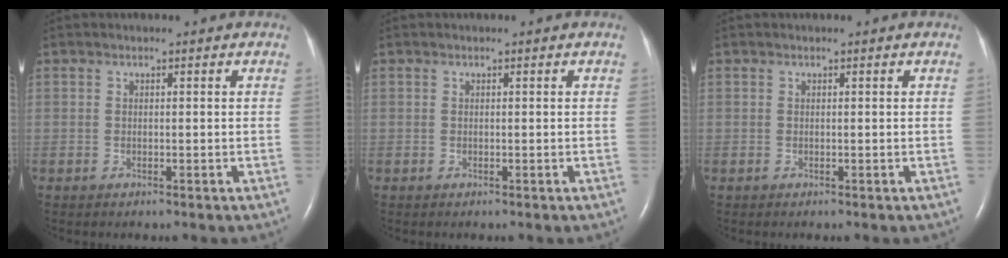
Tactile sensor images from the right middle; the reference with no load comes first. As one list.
[{"total": 0.0}, {"total": 0.0}]